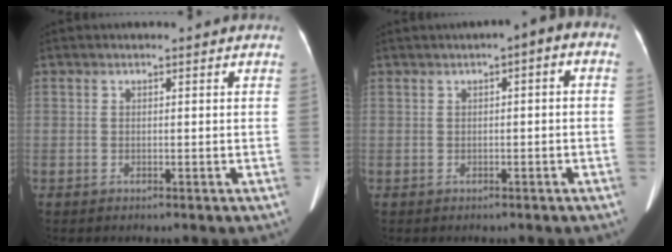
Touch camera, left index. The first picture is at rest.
{"total": 3.3, "force": [0.4, 1.0, 3.1], "torque": [-0.035, 0.024, -0.004]}